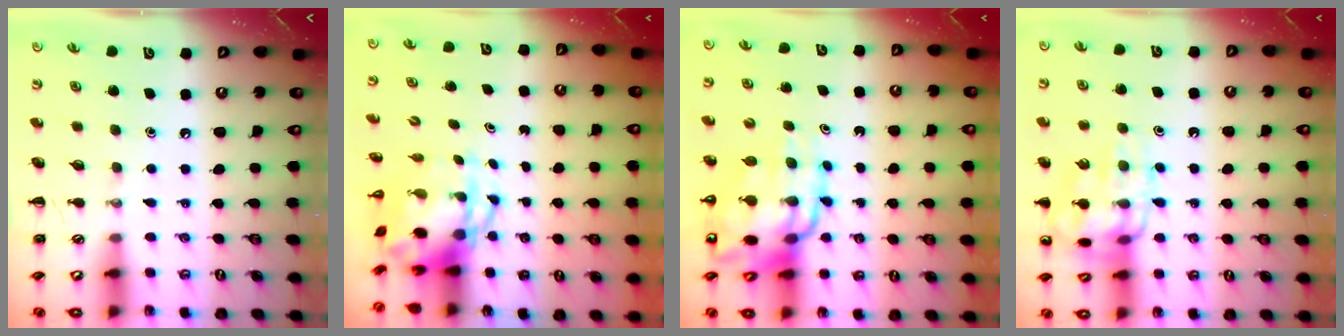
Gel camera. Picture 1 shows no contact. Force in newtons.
{"total": 4.4, "press": 4.3, "slide": 1.1}
{"total": 15.3, "press": 14.7, "slide": 4.2}
{"total": 14.7, "press": 14.6, "slide": 1.1}